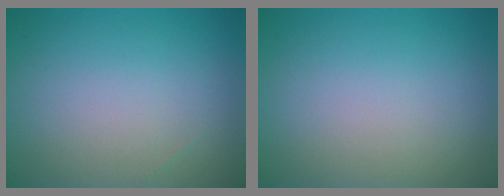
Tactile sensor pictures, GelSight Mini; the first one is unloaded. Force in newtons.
{"total": 0.0}